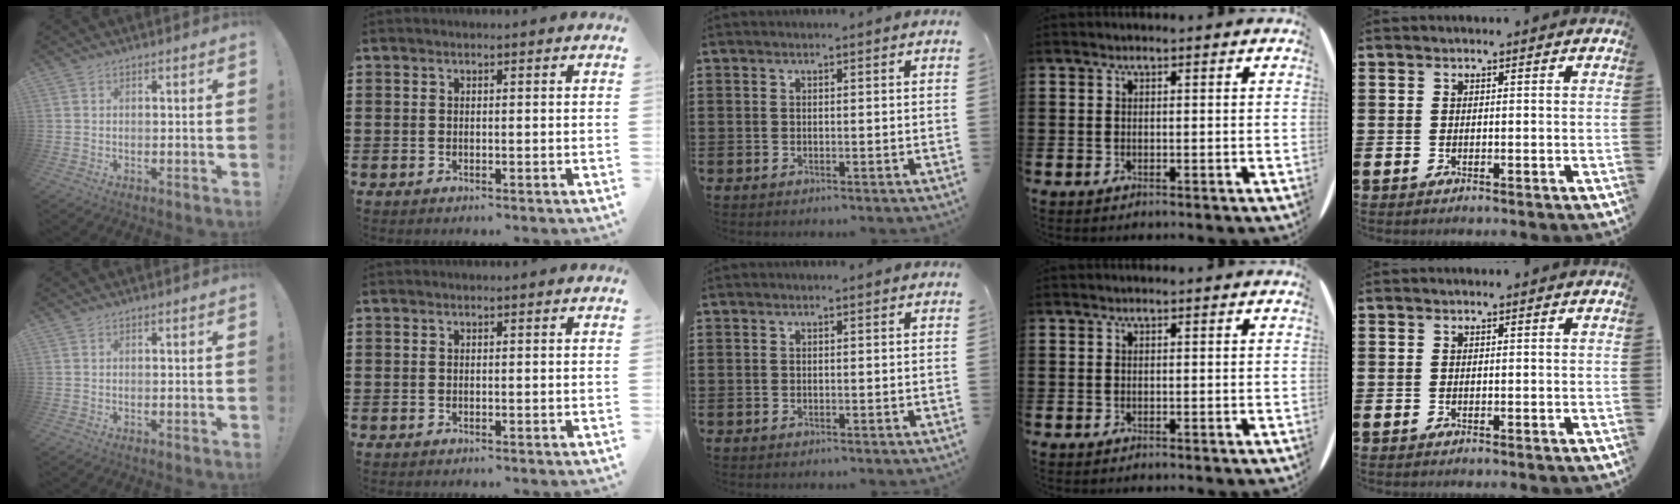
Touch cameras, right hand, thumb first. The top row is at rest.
{}